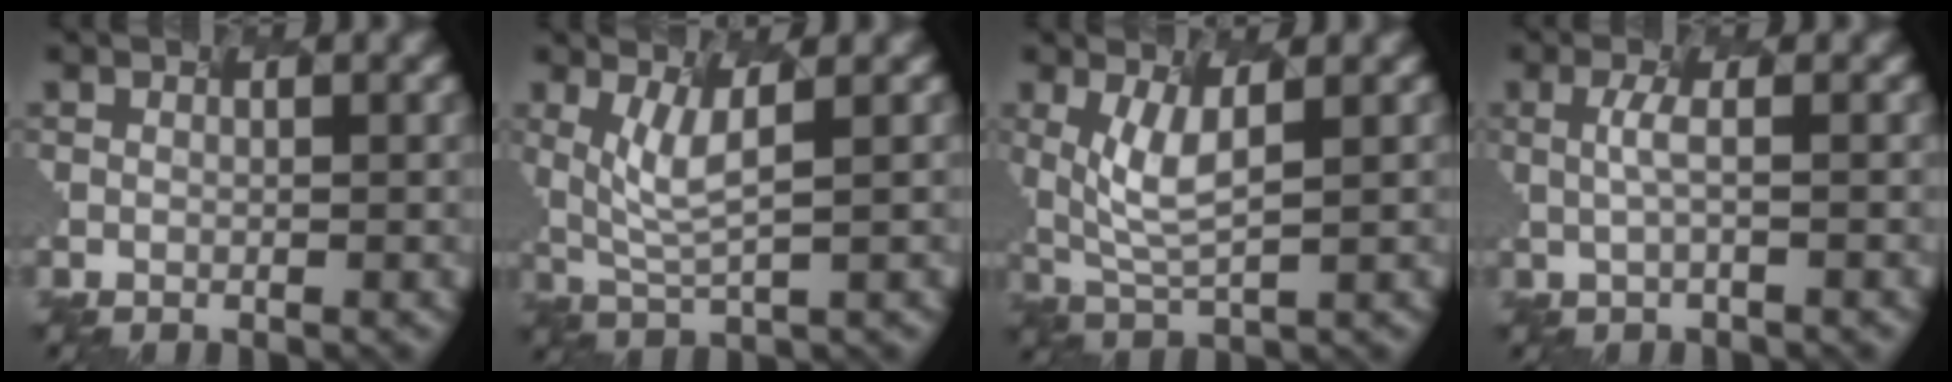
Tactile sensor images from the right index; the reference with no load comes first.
{"total": 2.8, "force": [0.3, 0.4, 2.8], "torque": [-0.075, -0.008, 0.023]}
{"total": 3.4, "force": [0.1, 0.9, 3.3], "torque": [-0.086, -0.010, 0.020]}
{"total": 1.4, "force": [-0.7, 0.0, 1.2], "torque": [-0.028, 0.003, -0.004]}